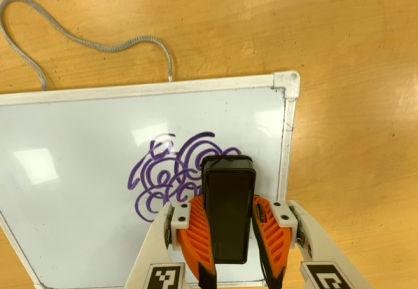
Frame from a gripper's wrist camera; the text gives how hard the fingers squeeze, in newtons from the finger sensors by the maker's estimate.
{"total": 13.9, "left": 13.9, "right": 14.0}